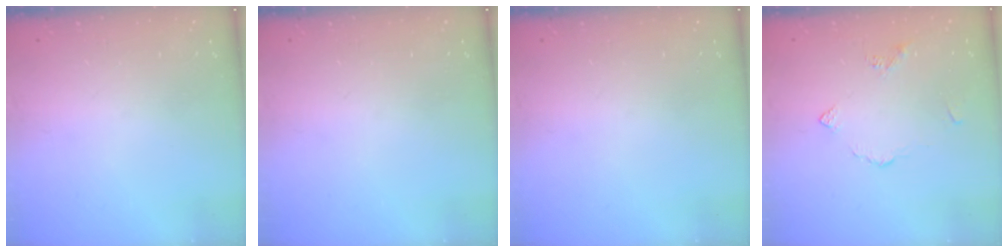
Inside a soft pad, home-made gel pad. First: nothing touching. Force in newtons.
{"total": 0.0}
{"total": 0.0}
{"total": 3.5, "press": 3.4, "slide": 0.7}